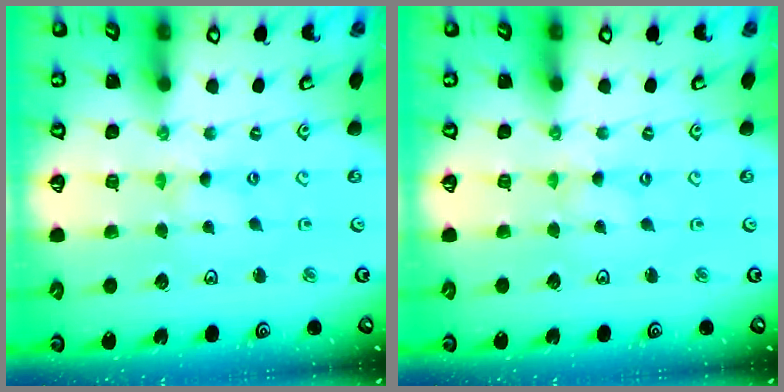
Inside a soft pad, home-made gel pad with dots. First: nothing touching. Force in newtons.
{"total": 0.0}